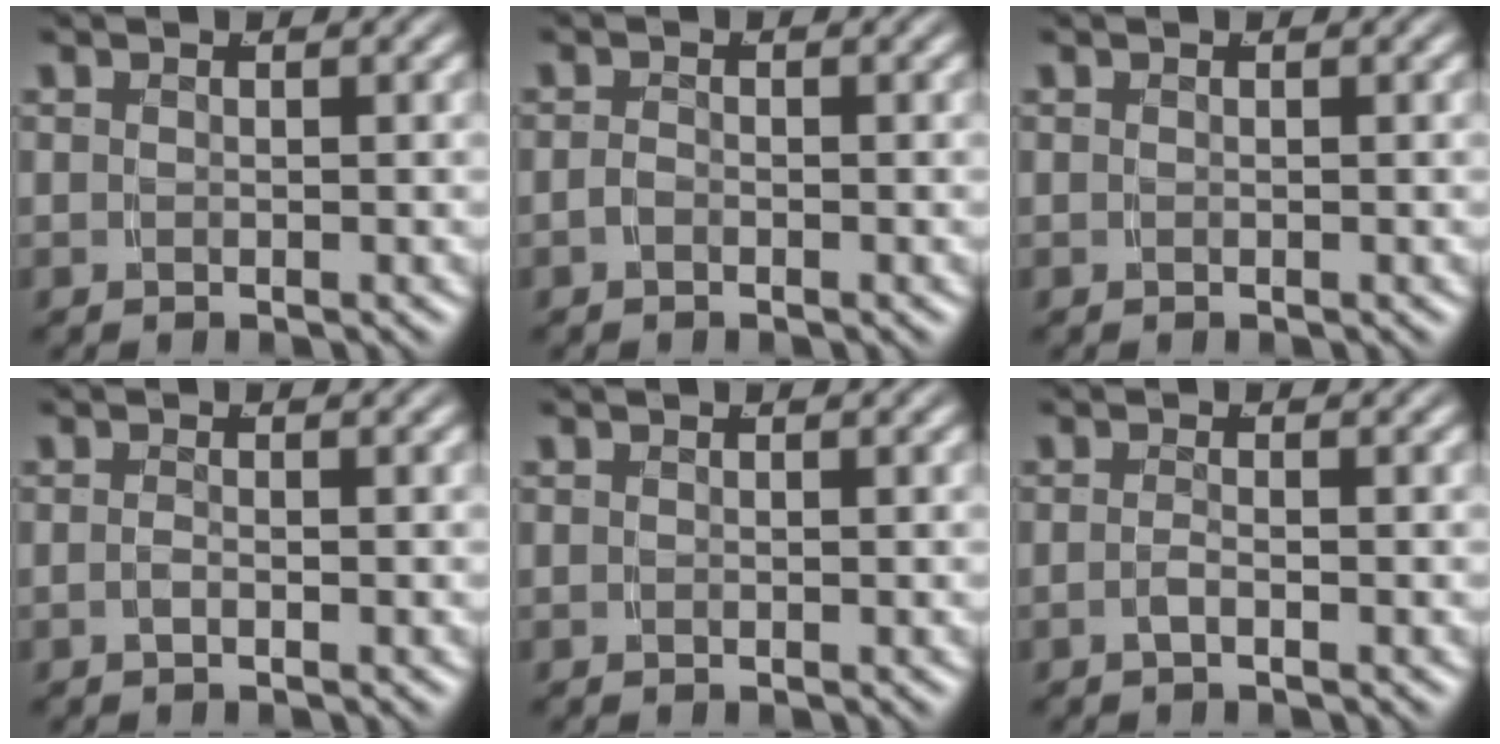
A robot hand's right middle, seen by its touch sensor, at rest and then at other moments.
{"total": 0.7, "force": [-0.6, 0.1, 0.3], "torque": [-0.009, -0.001, -0.014]}
{"total": 0.0}
{"total": 0.7, "force": [-0.5, -0.4, 0.3], "torque": [-0.006, 0.001, -0.010]}
{"total": 0.0}
{"total": 1.0, "force": [-0.8, -0.4, 0.6], "torque": [-0.011, 0.001, -0.017]}